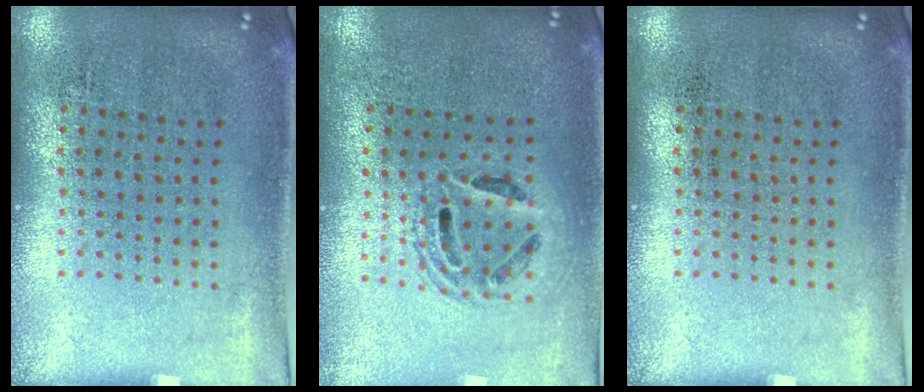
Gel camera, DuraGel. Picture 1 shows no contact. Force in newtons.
{"total": 1.3, "press": 1.2, "slide": 0.5}
{"total": 0.0}